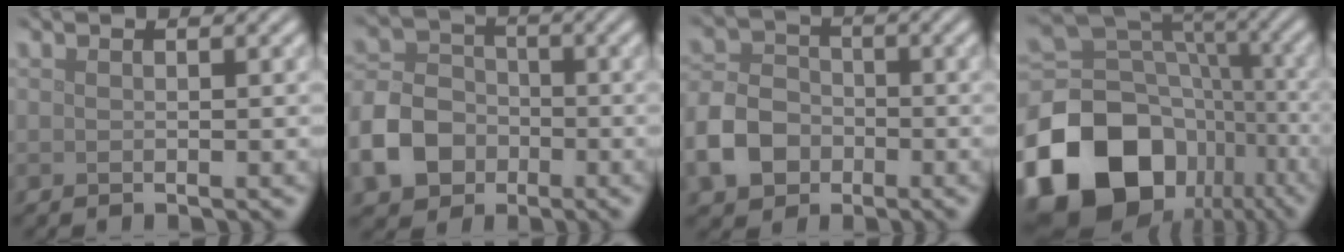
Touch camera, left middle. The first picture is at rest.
{"total": 6.3, "force": [-2.5, 5.0, 2.9], "torque": [-0.067, 0.002, -0.061]}
{"total": 5.5, "force": [-2.3, 4.3, 2.6], "torque": [-0.060, 0.003, -0.054]}
{"total": 18.4, "force": [-7.6, 13.9, 9.4], "torque": [-0.205, -0.013, -0.126]}